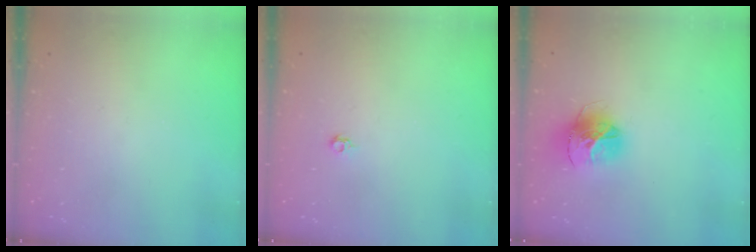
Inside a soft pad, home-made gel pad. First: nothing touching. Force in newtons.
{"total": 3.7, "press": 3.6, "slide": 0.8}
{"total": 15.1, "press": 15.0, "slide": 1.5}